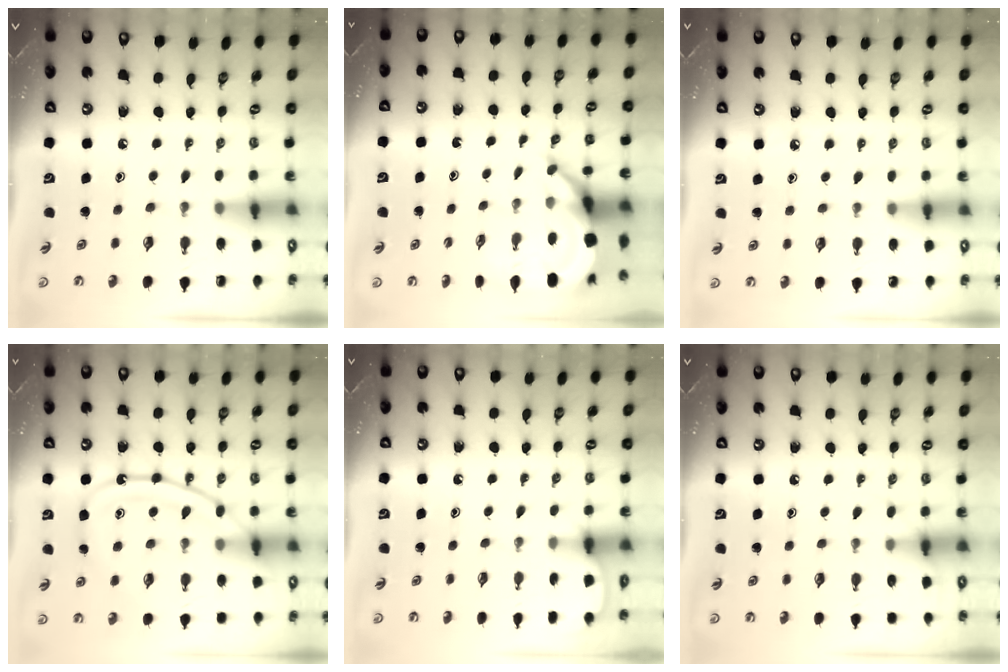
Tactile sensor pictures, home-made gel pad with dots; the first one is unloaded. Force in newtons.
{"total": 6.6, "press": 6.6, "slide": 0.2}
{"total": 4.2, "press": 4.2, "slide": 0.6}
{"total": 13.9, "press": 13.9, "slide": 1.3}
{"total": 2.1, "press": 2.1, "slide": 0.3}
{"total": 4.0, "press": 3.9, "slide": 0.6}